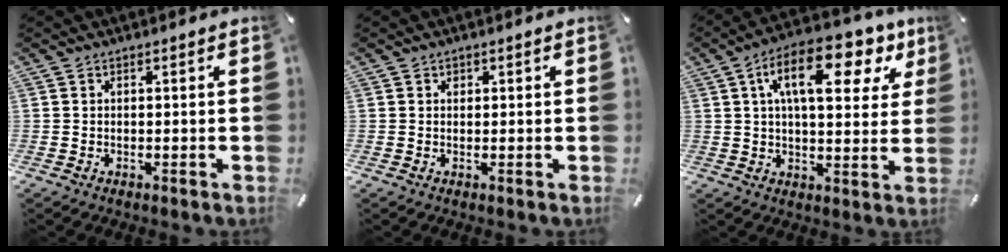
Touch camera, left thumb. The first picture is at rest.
{"total": 0.8, "force": [0.3, 0.7, 0.1], "torque": [0.006, -0.001, 0.004]}
{"total": 16.9, "force": [7.5, 7.8, 13.0], "torque": [-0.203, -0.021, 0.119]}